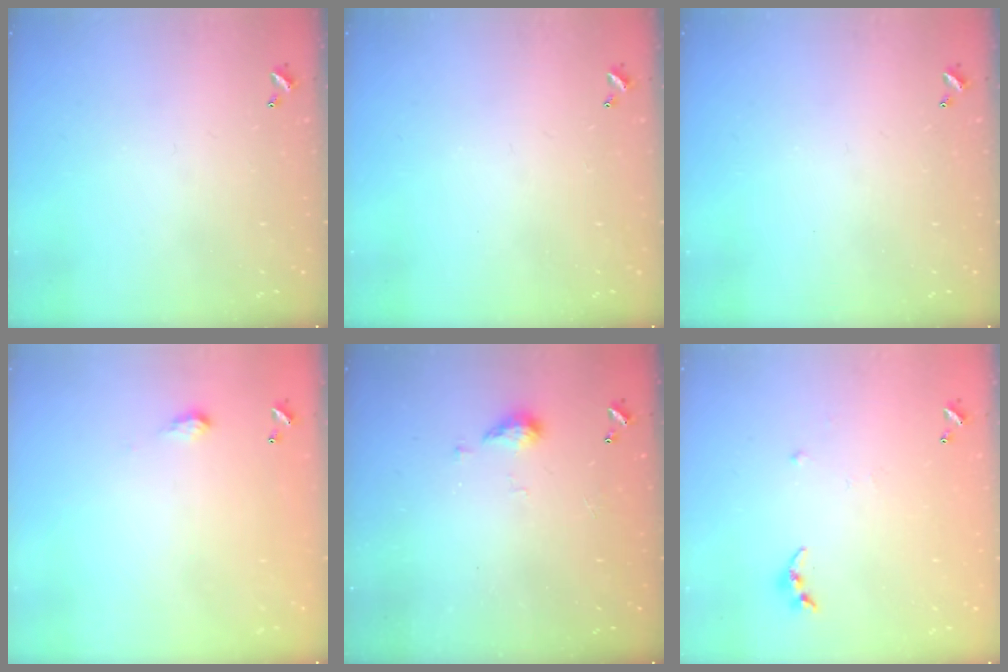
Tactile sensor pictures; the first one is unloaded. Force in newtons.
{"total": 0.0}
{"total": 0.0}
{"total": 2.0, "press": 2.0, "slide": 0.3}
{"total": 3.8, "press": 3.7, "slide": 0.6}
{"total": 5.4, "press": 5.4, "slide": 0.6}